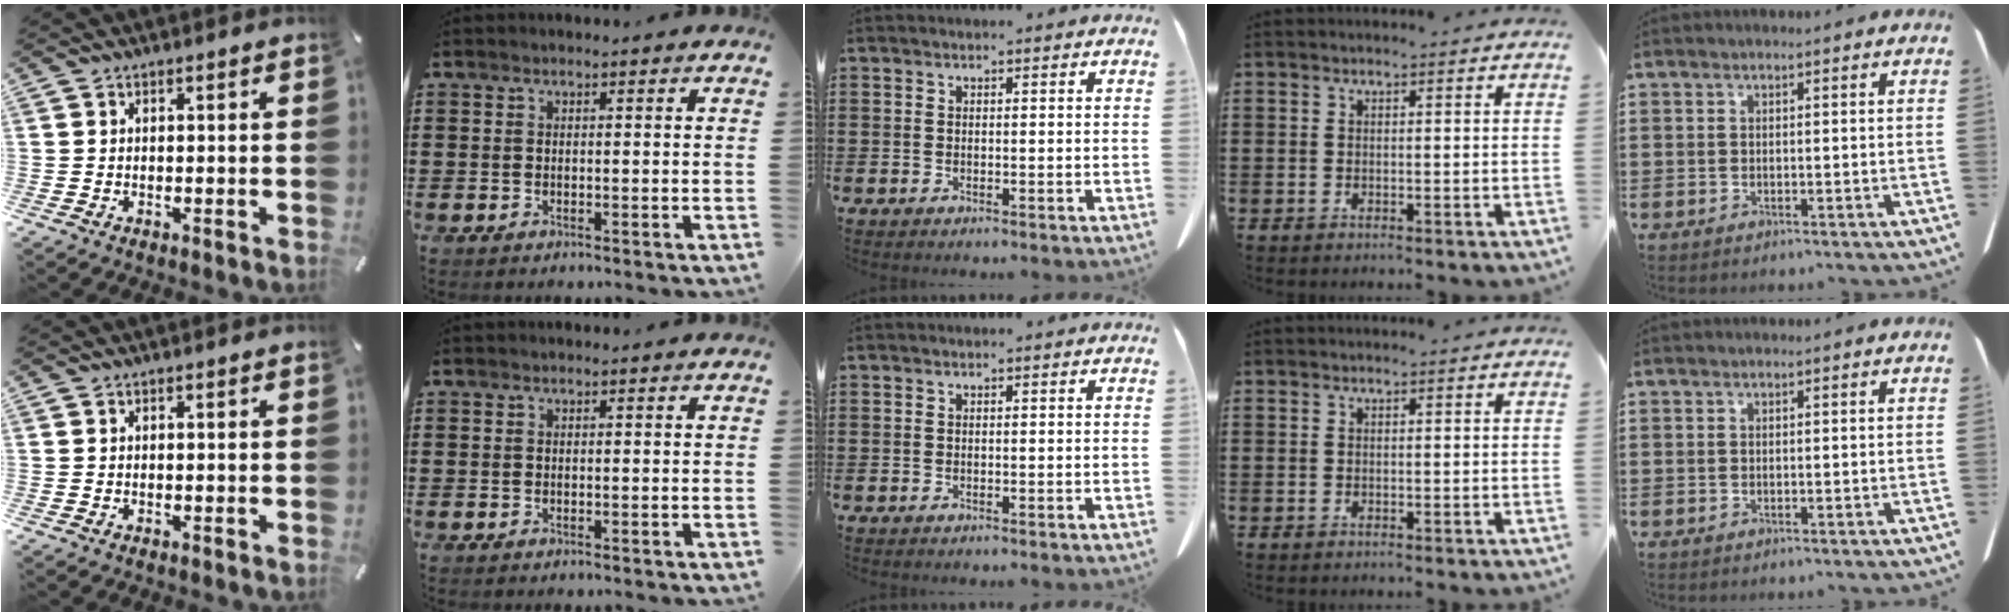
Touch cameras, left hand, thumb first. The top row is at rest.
{}